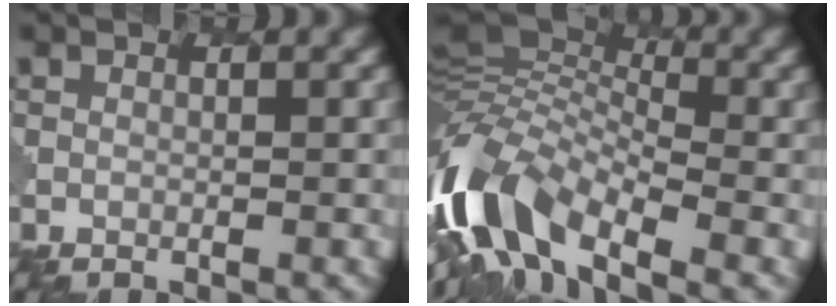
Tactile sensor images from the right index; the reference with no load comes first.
{"total": 10.3, "force": [-5.6, 4.6, 7.4], "torque": [-0.138, 0.005, -0.120]}